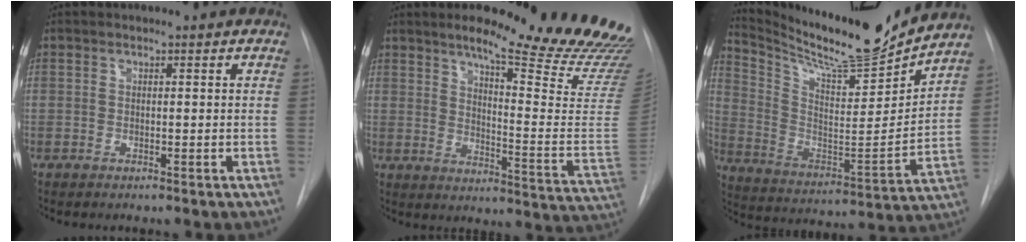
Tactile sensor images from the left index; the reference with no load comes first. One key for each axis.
{"total": 23.6, "fx": 19.6, "fy": 1.2, "fz": 13.1, "tx": -0.166, "ty": -0.112, "tz": 0.238}
{"total": 17.7, "fx": 16.5, "fy": 0.7, "fz": 6.3, "tx": -0.137, "ty": -0.058, "tz": 0.269}